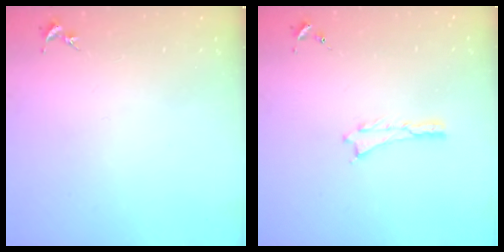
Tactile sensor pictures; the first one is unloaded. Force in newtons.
{"total": 0.0}